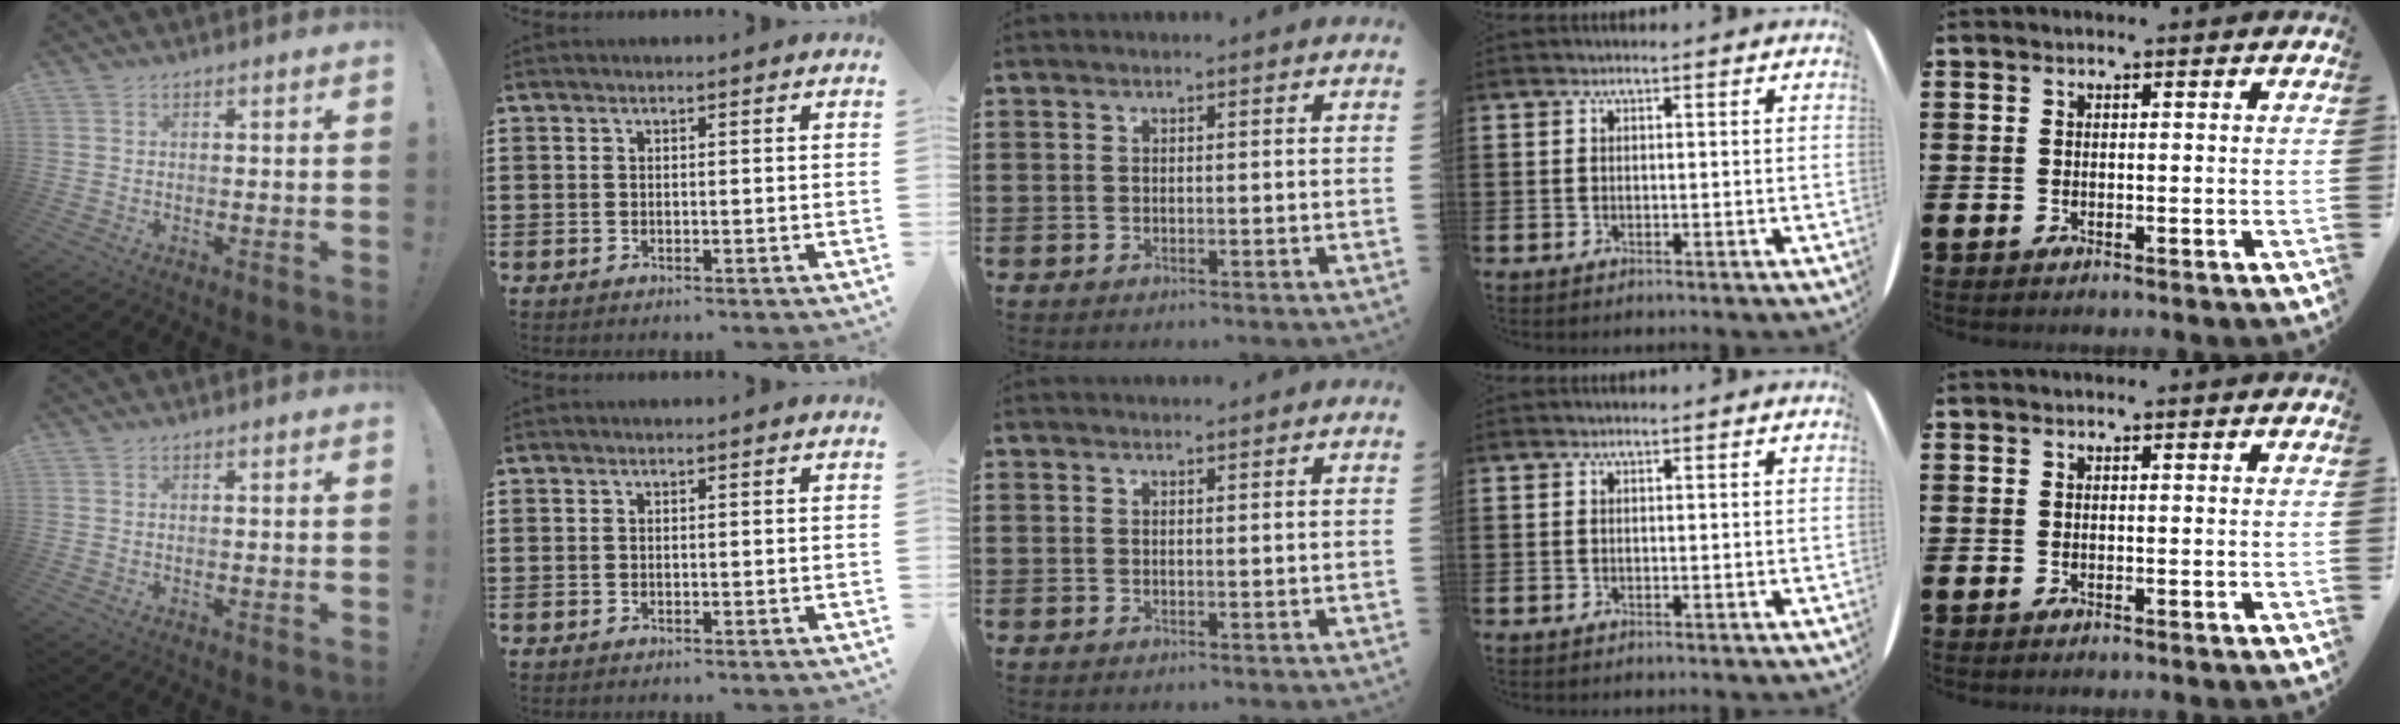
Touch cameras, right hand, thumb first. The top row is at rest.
{"middle": {"total": 0.9, "force": [0.9, 0.2, 0.1], "torque": [0.004, -0.003, 0.016]}}